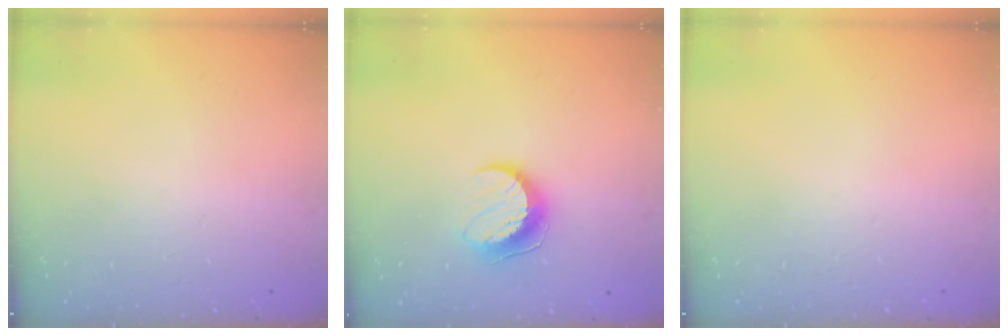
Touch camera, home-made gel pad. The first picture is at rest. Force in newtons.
{"total": 9.6, "press": 9.6, "slide": 0.4}
{"total": 0.0}